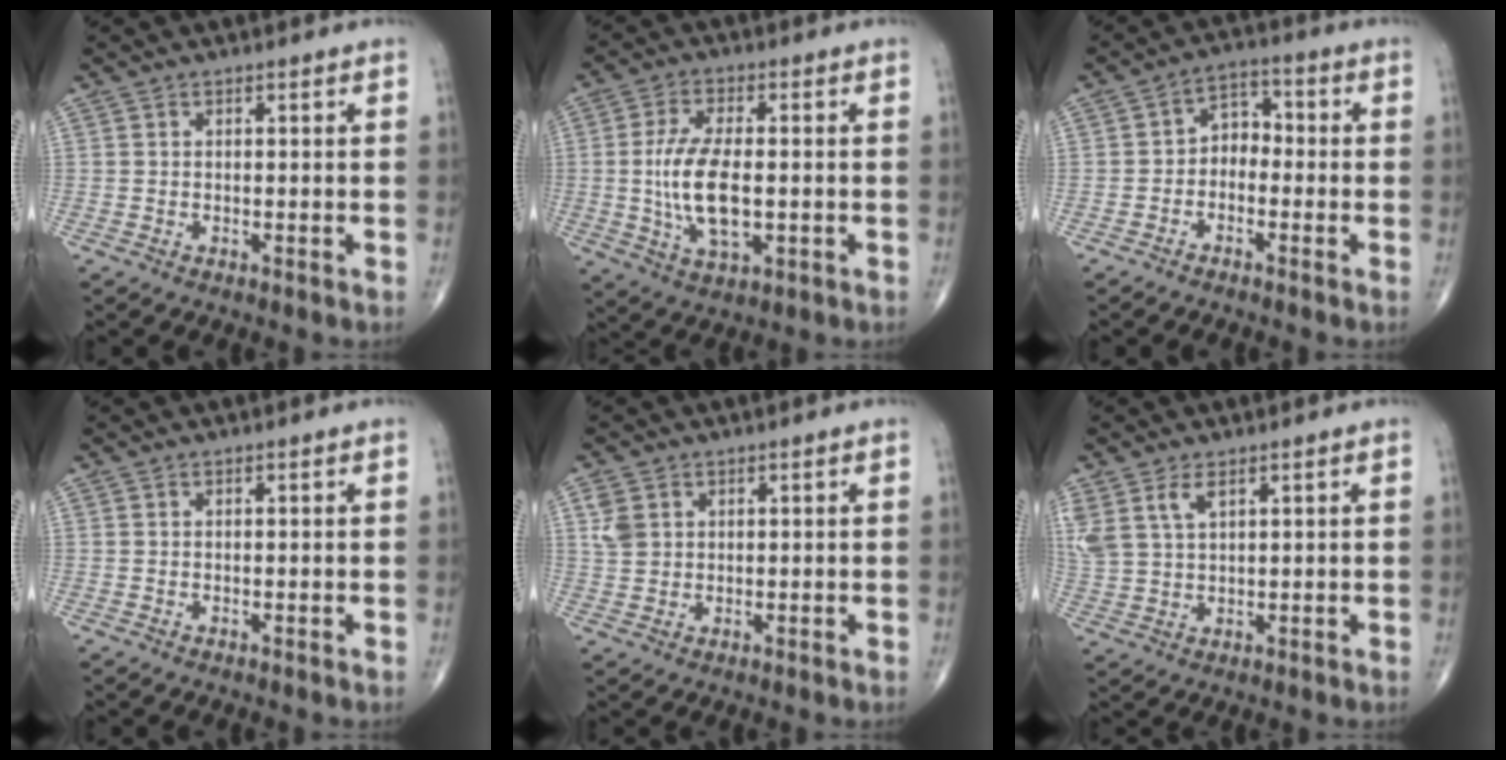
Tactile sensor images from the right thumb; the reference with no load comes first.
{"total": 11.6, "force": [-0.8, 5.4, 10.3], "torque": [-0.203, -0.003, -0.012]}
{"total": 5.1, "force": [-1.3, 3.8, 3.1], "torque": [-0.025, 0.032, -0.039]}
{"total": 0.0}
{"total": 3.8, "force": [1.4, 3.0, 2.0], "torque": [-0.033, -0.001, 0.033]}
{"total": 7.2, "force": [3.7, 3.8, 4.9], "torque": [-0.115, -0.003, 0.084]}